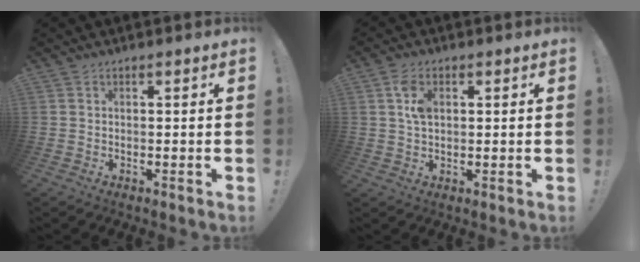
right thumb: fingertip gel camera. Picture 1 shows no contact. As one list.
[{"total": 5.7, "force": [1.7, 3.1, 4.4], "torque": [-0.083, -0.002, 0.027]}]